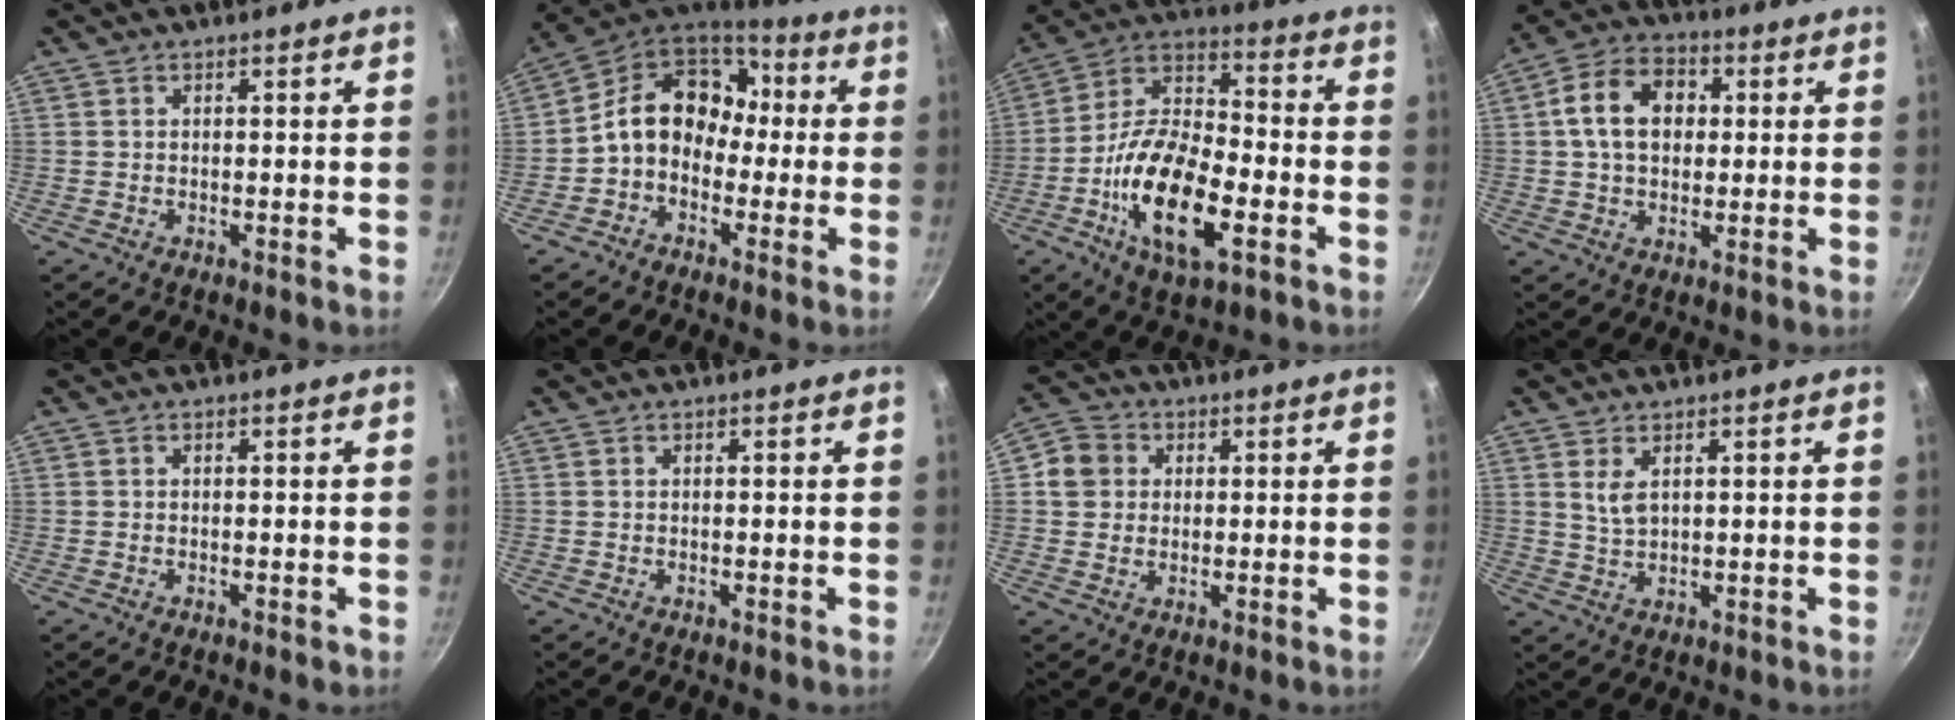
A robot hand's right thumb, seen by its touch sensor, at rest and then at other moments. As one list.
[{"total": 14.3, "force": [-0.5, 11.4, 8.6], "torque": [-0.107, 0.054, -0.032]}, {"total": 19.7, "force": [-6.4, 8.8, 16.4], "torque": [-0.293, 0.030, -0.128]}, {"total": 11.5, "force": [1.7, 8.4, 7.6], "torque": [-0.108, 0.018, 0.016]}, {"total": 0.5, "force": [-0.3, 0.2, 0.4], "torque": [-0.004, 0.002, -0.005]}, {"total": 0.0}, {"total": 6.3, "force": [1.1, 5.7, 2.4], "torque": [-0.012, 0.004, 0.005]}, {"total": 3.5, "force": [1.5, 1.8, 2.6], "torque": [-0.049, -0.013, 0.033]}]